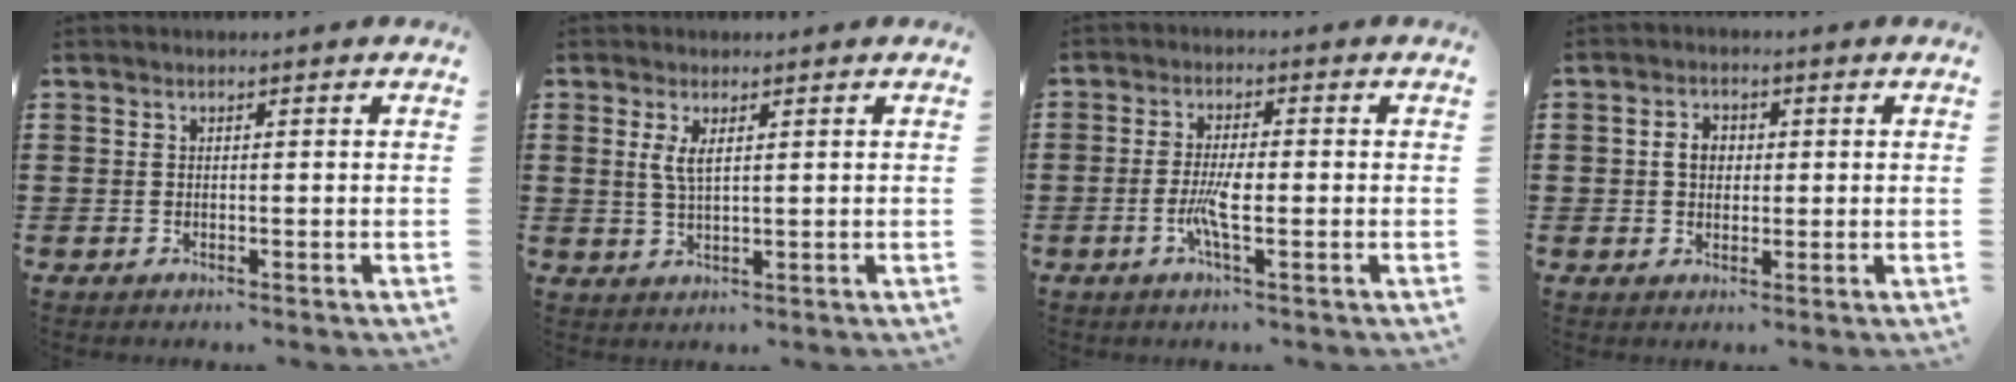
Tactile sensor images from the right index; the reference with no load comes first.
{"total": 2.9, "force": [1.1, 0.8, 2.6], "torque": [-0.055, 0.004, 0.018]}
{"total": 4.7, "force": [-1.2, 0.9, 4.5], "torque": [-0.097, -0.006, -0.029]}
{"total": 3.0, "force": [0.3, 2.3, 1.9], "torque": [-0.043, 0.012, 0.002]}